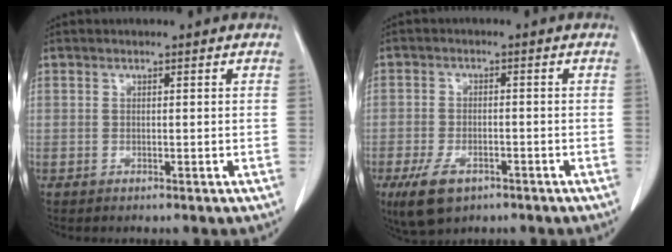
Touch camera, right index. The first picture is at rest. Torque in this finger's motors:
{"motor_torque": [-1.30, -0.23, -1.05, -0.21]}